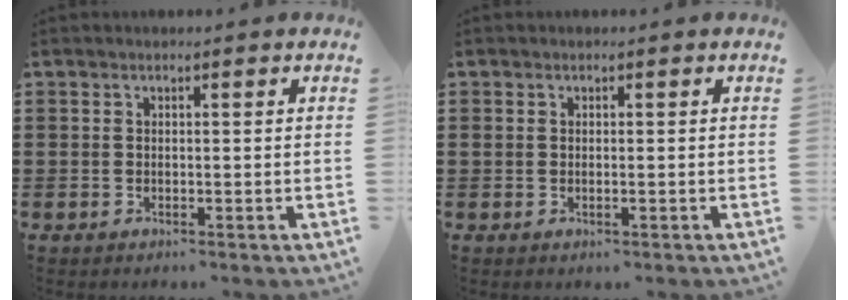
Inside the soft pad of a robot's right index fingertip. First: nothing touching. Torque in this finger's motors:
{"motor_torque": [0.20, 0.15, 0.03, 0.00]}